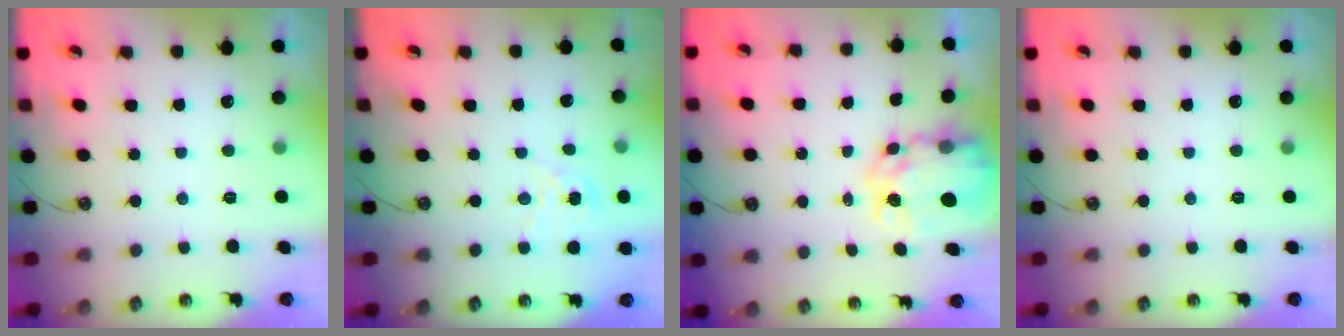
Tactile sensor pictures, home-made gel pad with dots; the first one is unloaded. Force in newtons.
{"total": 2.9, "press": 2.9, "slide": 0.4}
{"total": 8.4, "press": 8.4, "slide": 0.6}
{"total": 0.0}